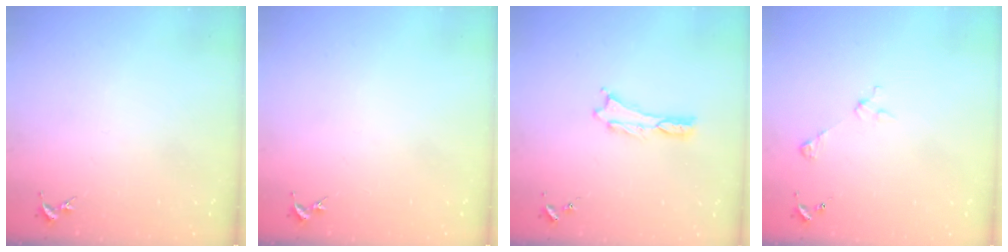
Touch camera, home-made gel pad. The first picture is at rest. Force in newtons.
{"total": 0.0}
{"total": 0.0}
{"total": 2.9, "press": 2.9, "slide": 0.3}